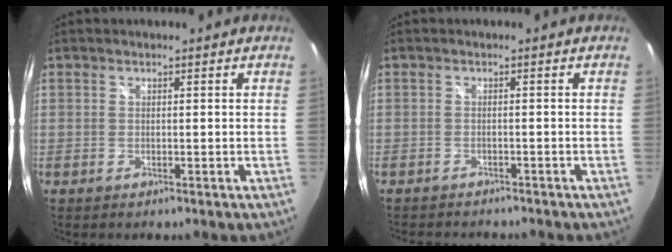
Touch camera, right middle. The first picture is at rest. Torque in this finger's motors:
{"motor_torque": [0.99, -1.14, 0.07, 0.05]}